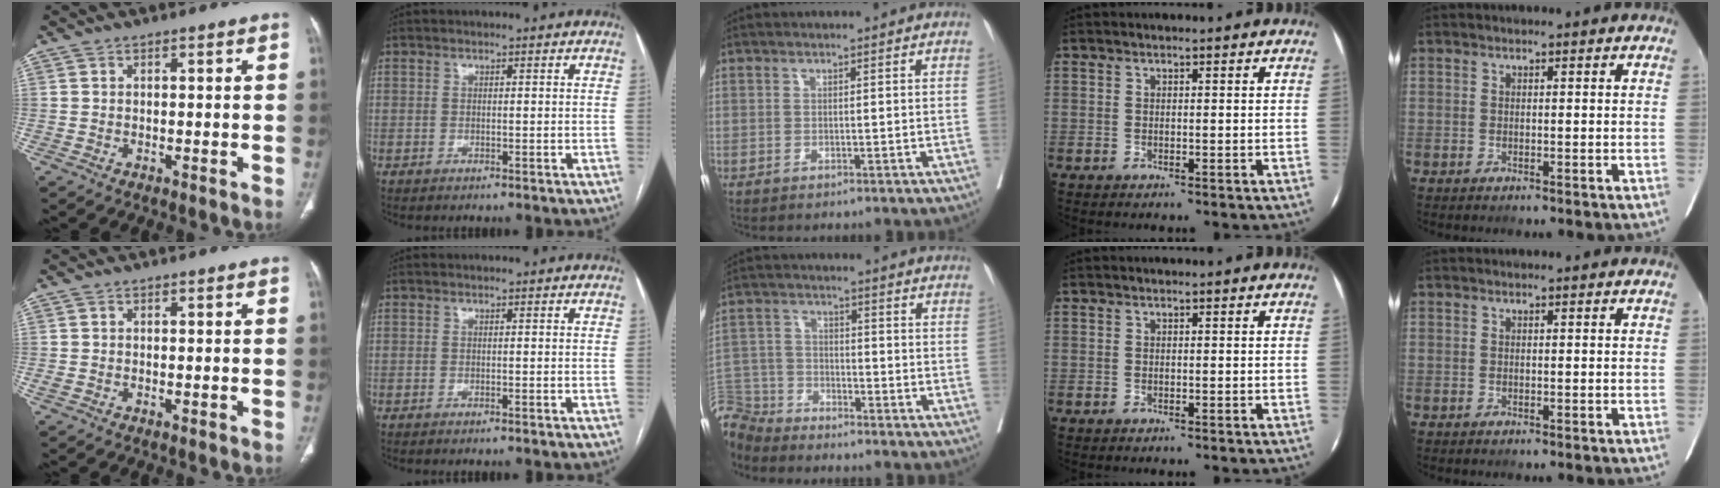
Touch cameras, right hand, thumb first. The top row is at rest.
{"thumb": {"total": 1.0, "force": [-0.2, 0.6, 0.7], "torque": [-0.013, -0.001, 0.001]}, "middle": {"total": 7.2, "force": [-6.9, 1.5, -0.7], "torque": [0.009, 0.004, -0.145]}}